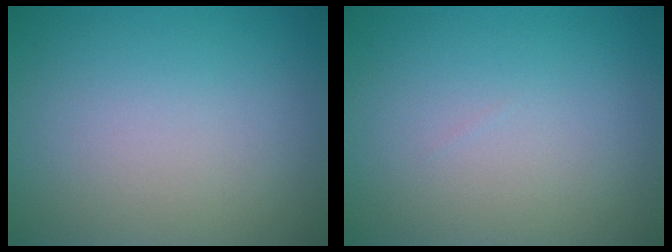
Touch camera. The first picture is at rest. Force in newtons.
{"total": 0.0}